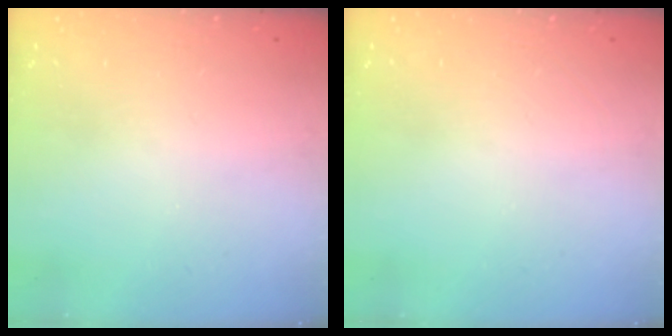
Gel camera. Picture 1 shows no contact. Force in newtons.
{"total": 0.0}